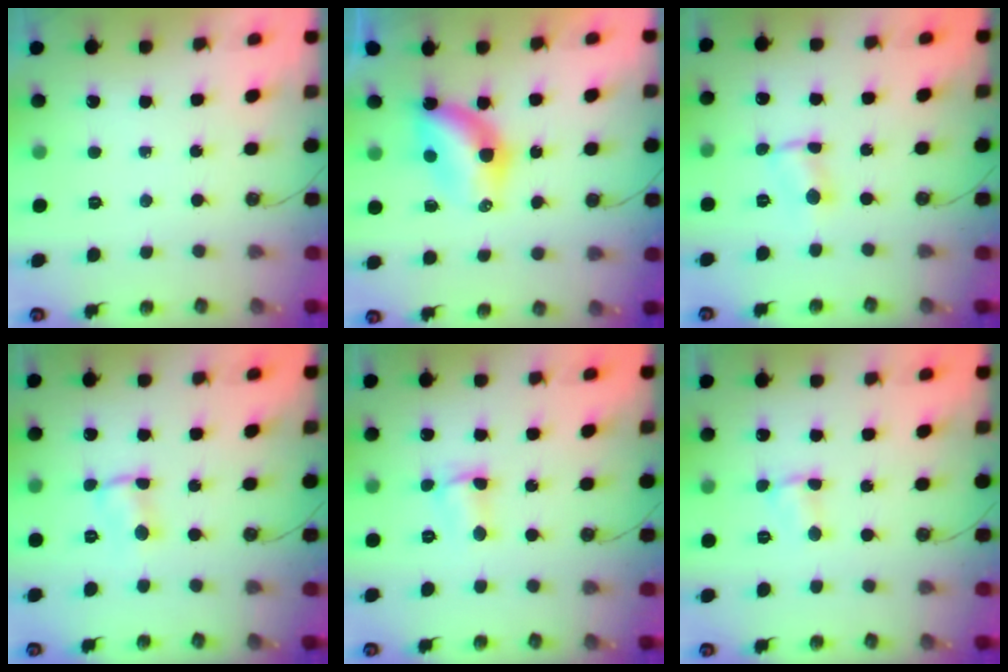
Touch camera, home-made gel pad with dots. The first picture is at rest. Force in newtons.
{"total": 6.5, "press": 6.5, "slide": 0.2}
{"total": 2.0, "press": 2.0, "slide": 0.3}
{"total": 1.4, "press": 1.4, "slide": 0.1}
{"total": 2.6, "press": 2.3, "slide": 1.1}
{"total": 1.9, "press": 1.9, "slide": 0.3}